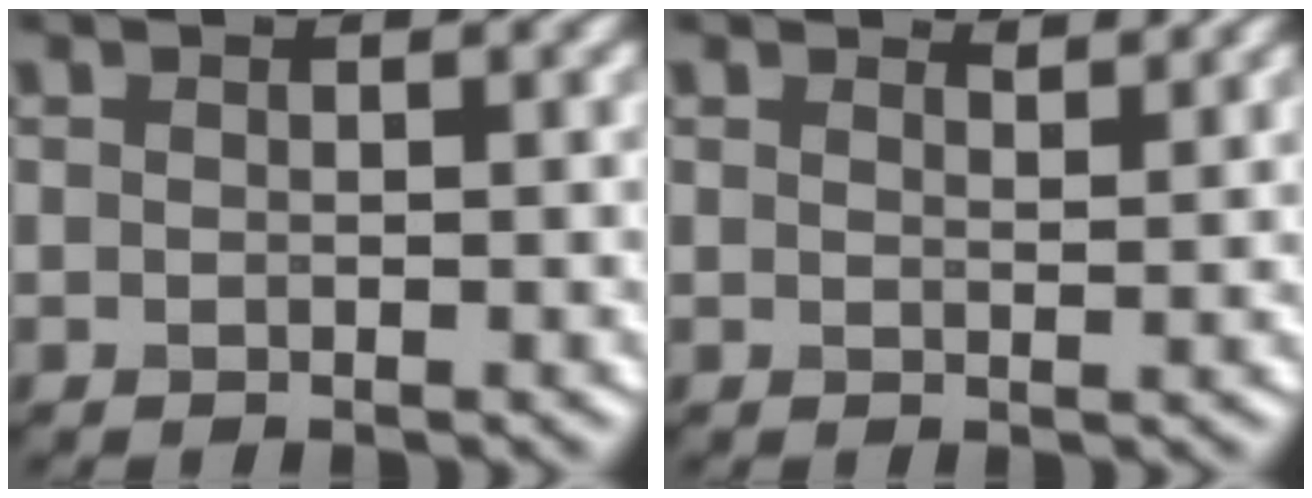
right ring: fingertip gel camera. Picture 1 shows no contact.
{"total": 1.8, "force": [1.8, 0.0, 0.4], "torque": [-0.013, 0.001, 0.027]}